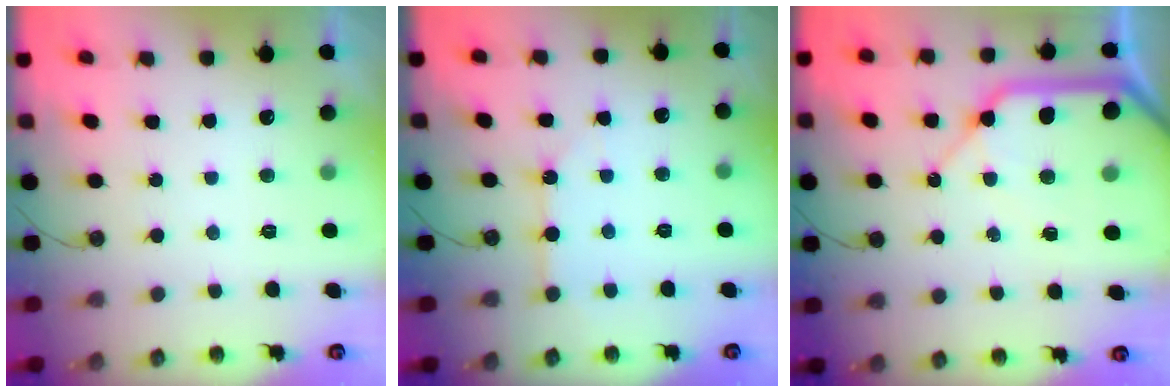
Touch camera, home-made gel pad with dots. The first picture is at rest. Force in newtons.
{"total": 3.6, "press": 3.6, "slide": 0.2}
{"total": 18.4, "press": 18.2, "slide": 2.5}